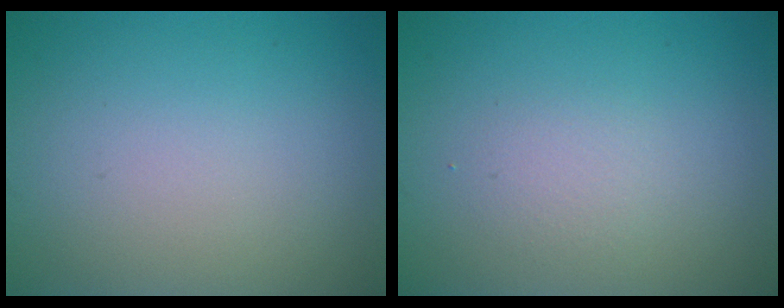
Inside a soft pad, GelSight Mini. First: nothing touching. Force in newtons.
{"total": 1.3, "press": 1.3, "slide": 0.1}